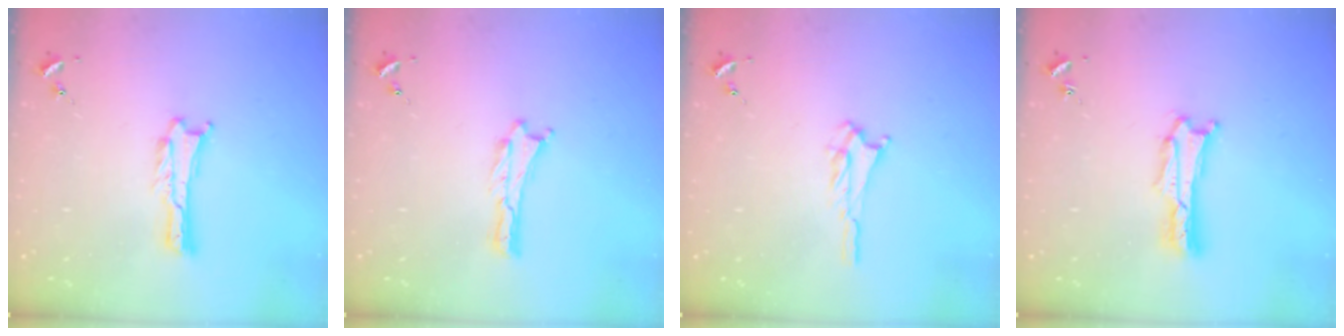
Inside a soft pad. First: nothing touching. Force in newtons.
{"total": 0.0}
{"total": 1.7, "press": 1.6, "slide": 0.3}
{"total": 1.7, "press": 1.7, "slide": 0.3}